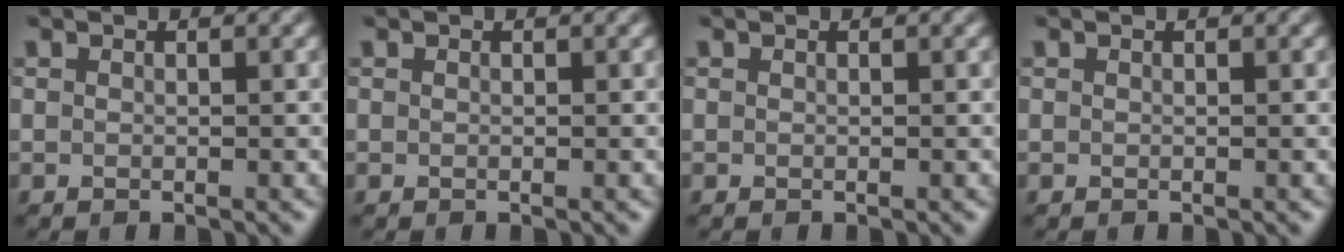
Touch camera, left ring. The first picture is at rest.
{"total": 0.0}
{"total": 0.0}
{"total": 0.0}